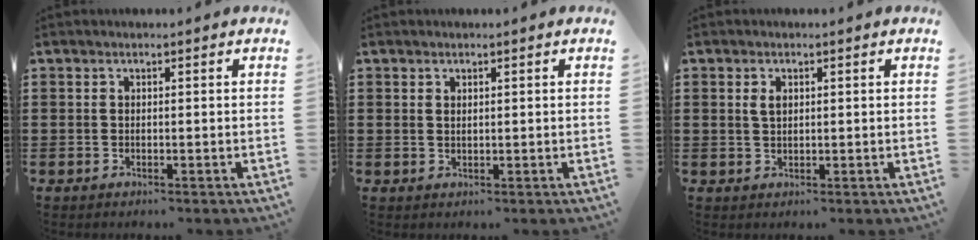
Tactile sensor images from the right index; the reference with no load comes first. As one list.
[{"total": 0.8, "force": [0.6, 0.5, 0.3], "torque": [-0.007, 0.003, 0.011]}, {"total": 1.8, "force": [0.7, 1.0, 1.4], "torque": [-0.030, 0.006, 0.011]}]